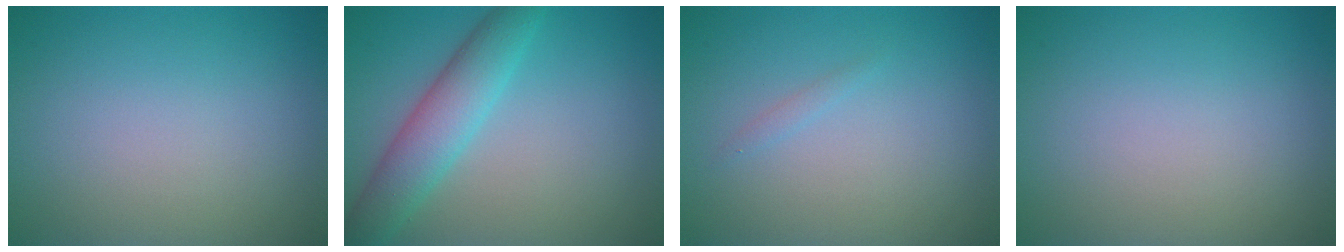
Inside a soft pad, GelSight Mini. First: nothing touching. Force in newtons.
{"total": 4.7, "press": 4.7, "slide": 0.1}
{"total": 1.1, "press": 1.1, "slide": 0.2}
{"total": 0.0}